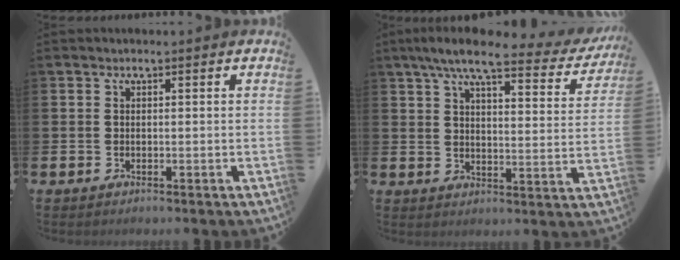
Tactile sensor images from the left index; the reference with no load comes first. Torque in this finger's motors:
{"motor_torque": [1.07, -1.07, 0.50, 0.21]}